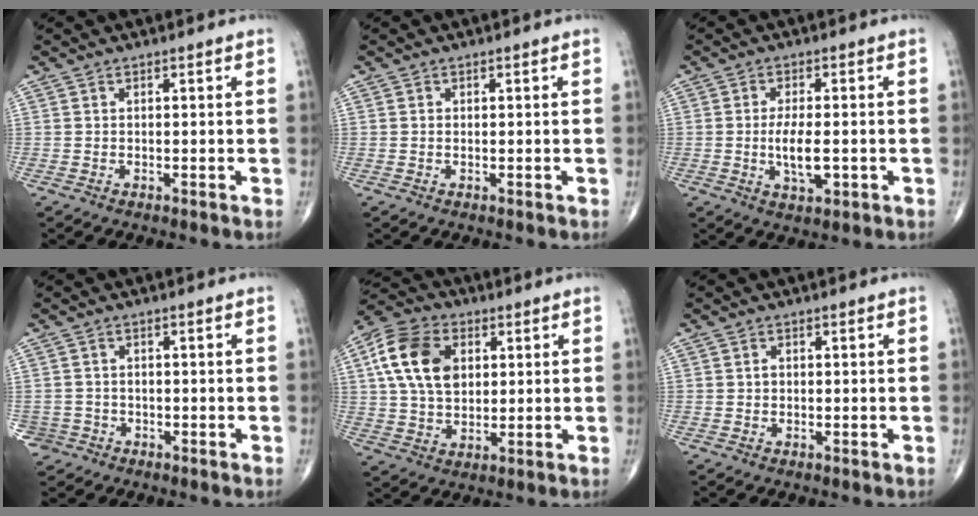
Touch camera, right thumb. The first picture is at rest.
{"total": 0.0}
{"total": 6.3, "force": [-0.9, 2.6, 5.6], "torque": [-0.104, -0.008, -0.014]}
{"total": 3.2, "force": [-1.4, 2.9, -0.3], "torque": [0.018, 0.012, -0.026]}
{"total": 13.9, "force": [3.5, 9.5, 9.6], "torque": [-0.169, 0.005, 0.060]}
{"total": 1.0, "force": [0.1, 0.9, 0.5], "torque": [-0.004, 0.002, 0.001]}